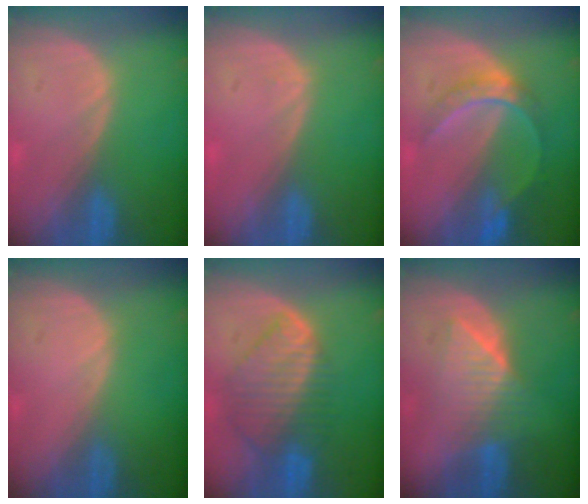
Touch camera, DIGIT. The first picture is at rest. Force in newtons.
{"total": 0.5, "press": 0.2, "slide": 0.5}
{"total": 6.2, "press": 5.5, "slide": 2.9}
{"total": 0.0}
{"total": 8.7, "press": 7.7, "slide": 4.2}
{"total": 6.5, "press": 6.4, "slide": 0.9}